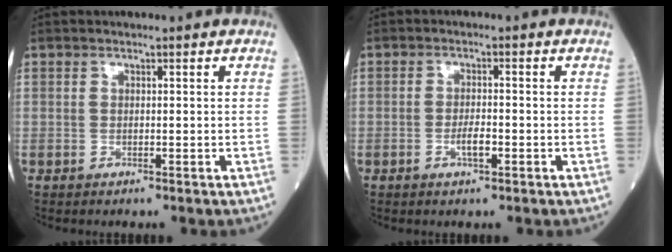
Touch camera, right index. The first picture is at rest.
{"total": 2.6, "force": [-1.0, 0.6, 2.4], "torque": [-0.046, 0.001, -0.017]}